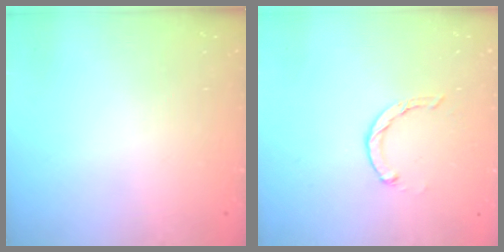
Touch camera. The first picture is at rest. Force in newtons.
{"total": 2.0, "press": 2.0, "slide": 0.4}